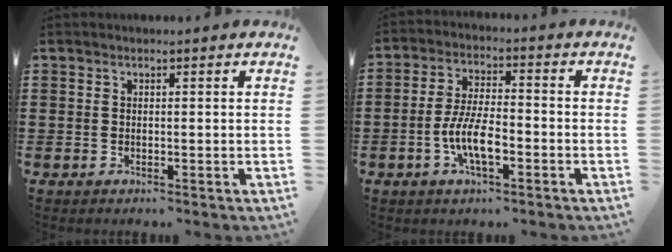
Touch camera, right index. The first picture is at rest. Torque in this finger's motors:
{"motor_torque": [1.56, 0.57, 0.84, 0.21]}